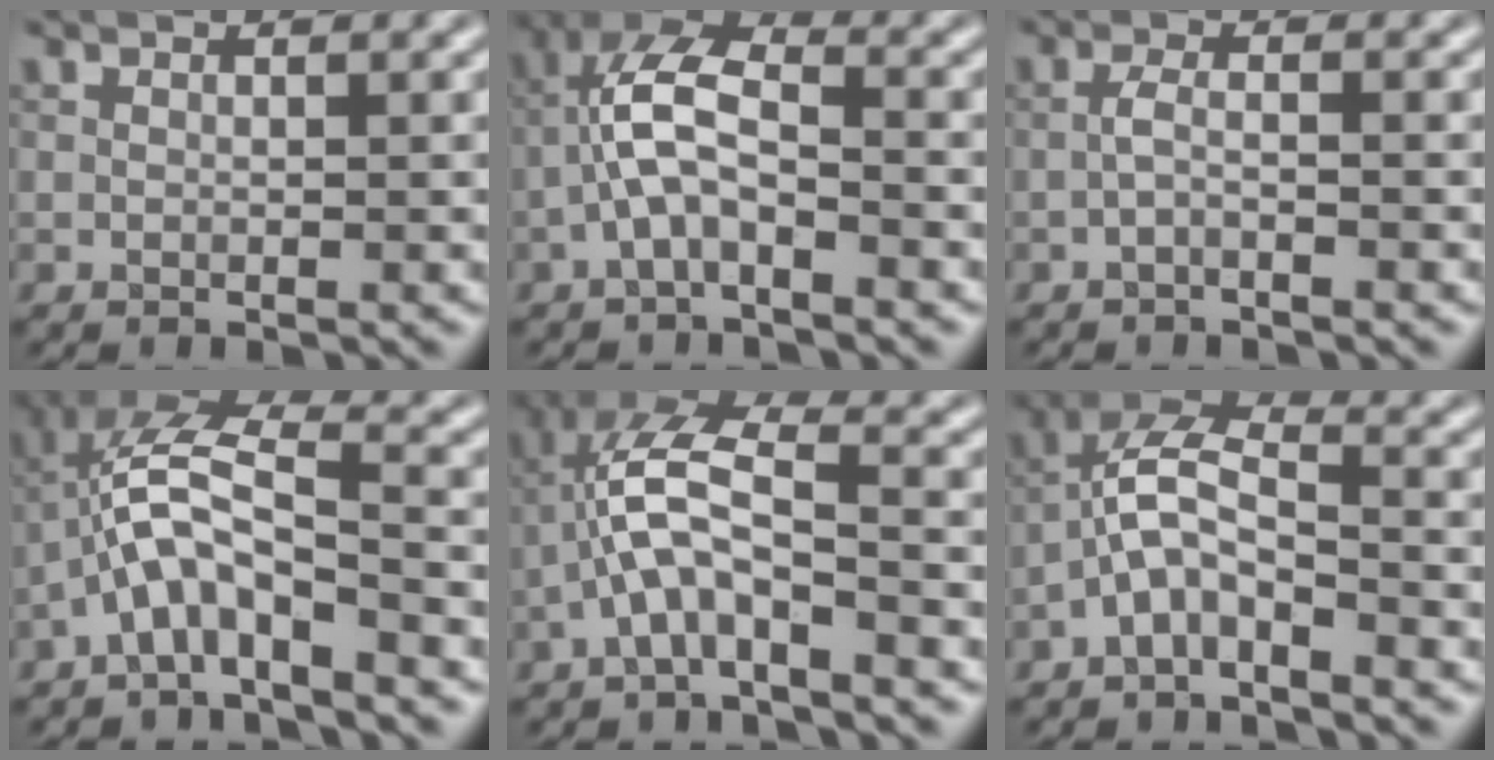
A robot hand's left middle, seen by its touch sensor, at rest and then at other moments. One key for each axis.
{"total": 5.2, "fx": -1.8, "fy": 2.1, "fz": 4.4, "tx": -0.093, "ty": 0.018, "tz": -0.042}
{"total": 1.3, "fx": -0.8, "fy": 0.2, "fz": 1.1, "tx": -0.023, "ty": 0.005, "tz": -0.019}
{"total": 6.1, "fx": -2.9, "fy": 1.7, "fz": 5.1, "tx": -0.102, "ty": 0.017, "tz": -0.066}
{"total": 5.9, "fx": -2.1, "fy": 1.9, "fz": 5.1, "tx": -0.107, "ty": 0.021, "tz": -0.047}
{"total": 4.6, "fx": -2.3, "fy": 1.7, "fz": 3.6, "tx": -0.075, "ty": 0.019, "tz": -0.051}